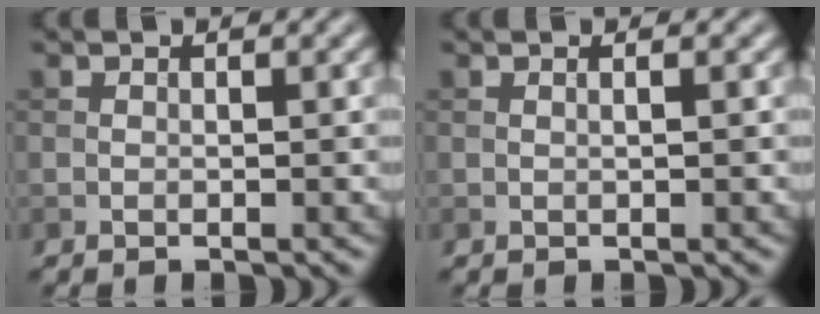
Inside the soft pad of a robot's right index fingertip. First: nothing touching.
{"total": 0.7, "force": [0.2, 0.2, 0.7], "torque": [-0.009, 0.003, -0.002]}